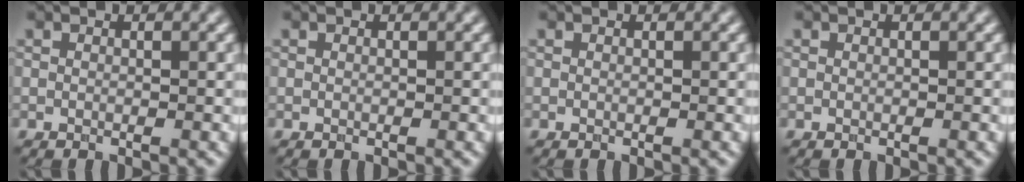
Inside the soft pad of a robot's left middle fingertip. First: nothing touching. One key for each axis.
{"total": 0.0}
{"total": 0.0}
{"total": 0.0}